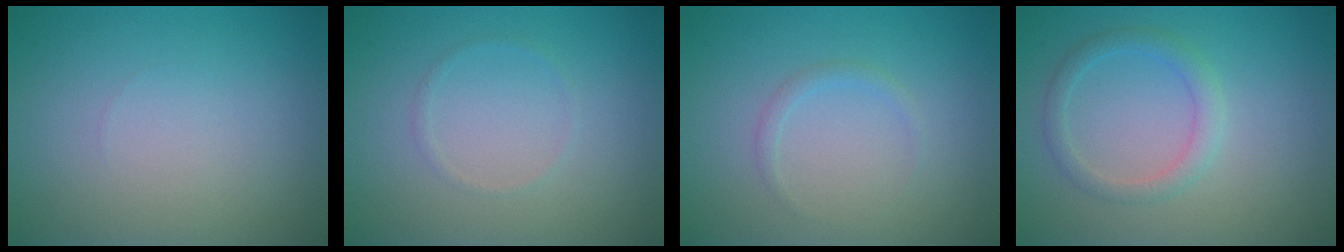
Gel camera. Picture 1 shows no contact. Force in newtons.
{"total": 0.6, "press": 0.6, "slide": 0.1}
{"total": 0.8, "press": 0.8, "slide": 0.0}
{"total": 2.0, "press": 2.0, "slide": 0.1}